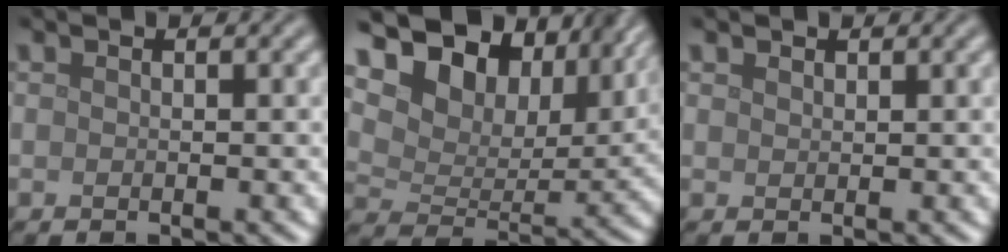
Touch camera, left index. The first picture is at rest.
{"total": 14.6, "force": [9.9, 7.9, 7.2], "torque": [-0.156, 0.030, 0.139]}
{"total": 0.7, "force": [0.6, 0.4, 0.1], "torque": [-0.002, 0.000, 0.013]}